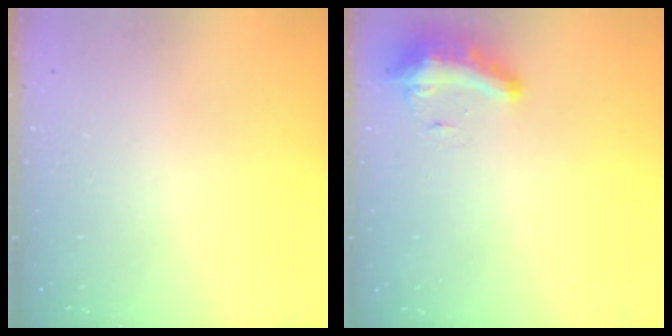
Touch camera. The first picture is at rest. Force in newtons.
{"total": 9.2, "press": 9.1, "slide": 0.5}